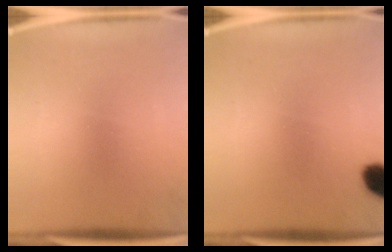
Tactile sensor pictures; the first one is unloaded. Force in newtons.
{"total": 5.7}